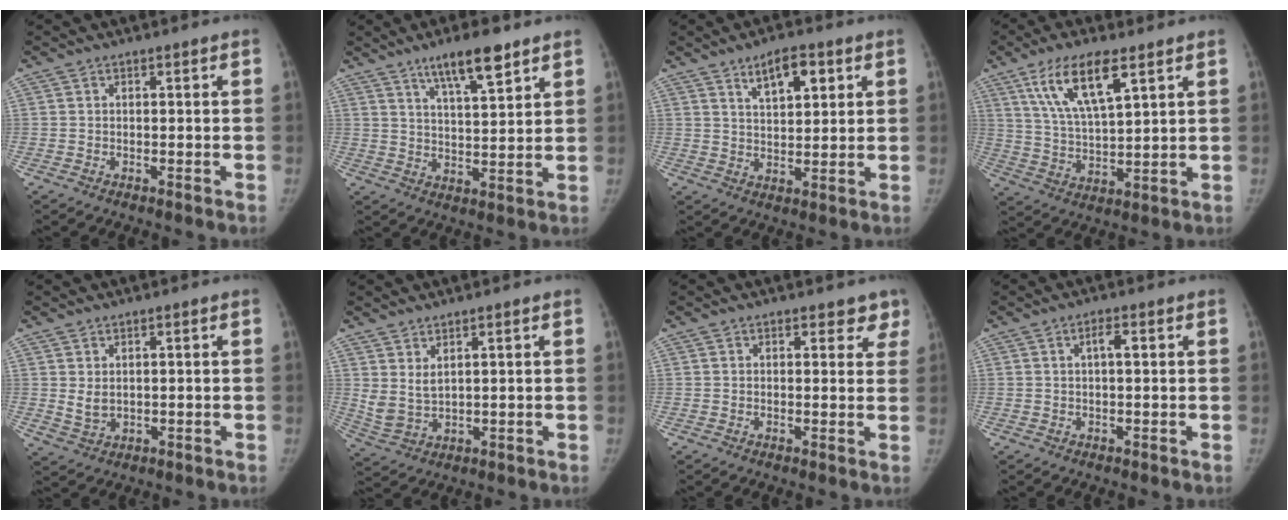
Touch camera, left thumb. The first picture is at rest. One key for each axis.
{"total": 9.2, "fx": 6.4, "fy": 2.0, "fz": 6.4, "tx": -0.095, "ty": -0.036, "tz": 0.111}
{"total": 7.2, "fx": 3.8, "fy": 3.2, "fz": 5.3, "tx": -0.067, "ty": -0.019, "tz": 0.062}
{"total": 12.3, "fx": 6.6, "fy": 3.8, "fz": 9.6, "tx": -0.172, "ty": -0.025, "tz": 0.130}
{"total": 2.9, "fx": 0.7, "fy": 2.1, "fz": 1.8, "tx": -0.029, "ty": -0.013, "tz": 0.025}
{"total": 4.5, "fx": 2.4, "fy": 1.9, "fz": 3.3, "tx": -0.068, "ty": -0.021, "tz": 0.062}
{"total": 3.7, "fx": 3.0, "fy": 2.0, "fz": 0.8, "tx": 0.035, "ty": -0.013, "tz": 0.029}
{"total": 2.5, "fx": 0.7, "fy": 0.8, "fz": 2.2, "tx": -0.040, "ty": 0.005, "tz": 0.012}